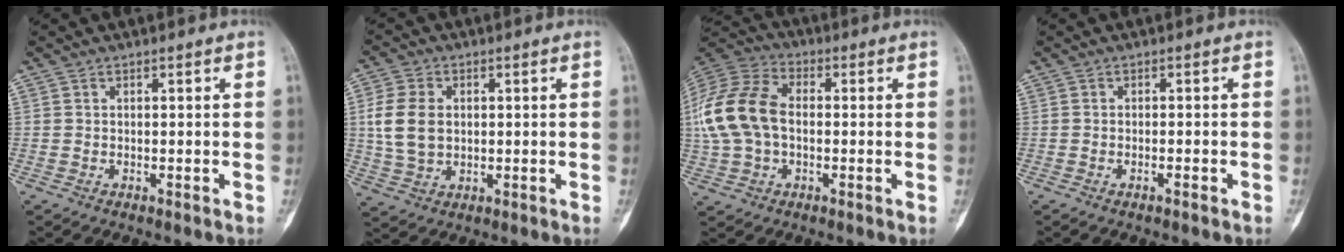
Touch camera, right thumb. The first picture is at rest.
{"total": 8.8, "force": [1.0, 6.3, 6.1], "torque": [-0.122, 0.000, 0.024]}
{"total": 16.7, "force": [0.1, 11.1, 12.4], "torque": [-0.269, 0.029, -0.003]}
{"total": 1.3, "force": [-0.7, 0.2, 1.1], "torque": [-0.024, 0.005, -0.010]}